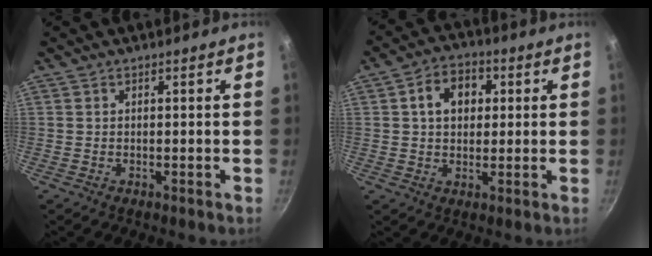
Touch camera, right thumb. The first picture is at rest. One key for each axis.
{"total": 8.1, "fx": 1.9, "fy": 6.1, "fz": 5.0, "tx": -0.054, "ty": 0.010, "tz": 0.021}